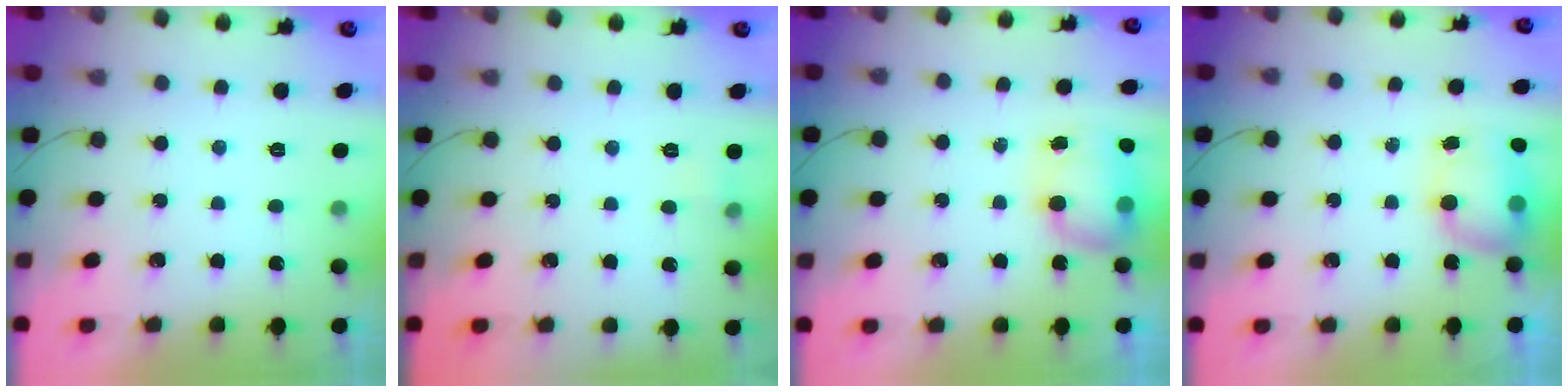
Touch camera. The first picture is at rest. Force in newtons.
{"total": 3.7, "press": 3.3, "slide": 1.5}
{"total": 8.2, "press": 8.1, "slide": 1.3}
{"total": 7.4, "press": 7.3, "slide": 1.1}